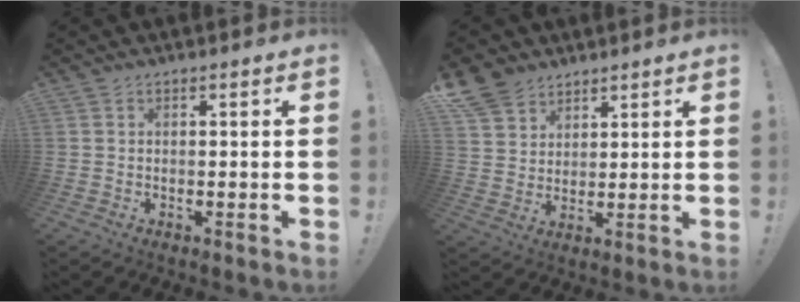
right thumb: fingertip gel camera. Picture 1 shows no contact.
{"total": 8.9, "force": [6.4, 5.7, 2.3], "torque": [-0.045, -0.040, 0.128]}